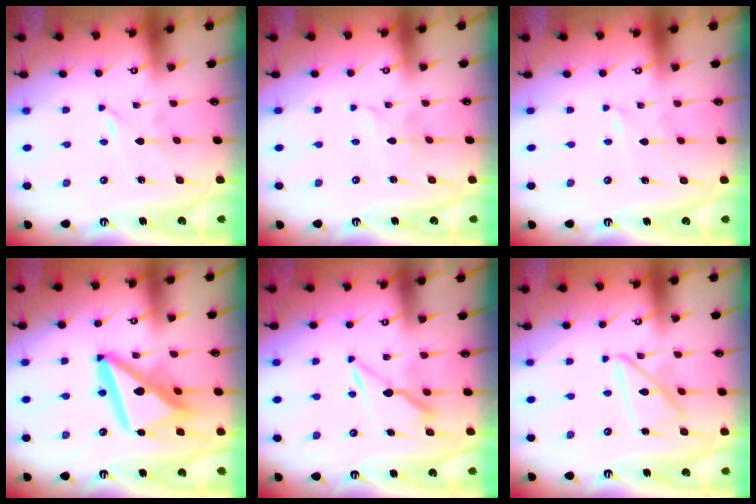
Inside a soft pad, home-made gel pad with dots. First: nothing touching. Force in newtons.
{"total": 2.4, "press": 2.4, "slide": 0.2}
{"total": 0.0}
{"total": 17.3, "press": 17.2, "slide": 2.0}
{"total": 7.3, "press": 7.3, "slide": 0.6}
{"total": 10.6, "press": 10.6, "slide": 0.8}